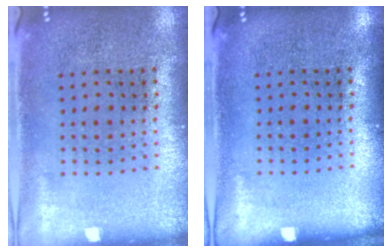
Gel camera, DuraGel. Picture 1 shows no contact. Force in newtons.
{"total": 0.0}